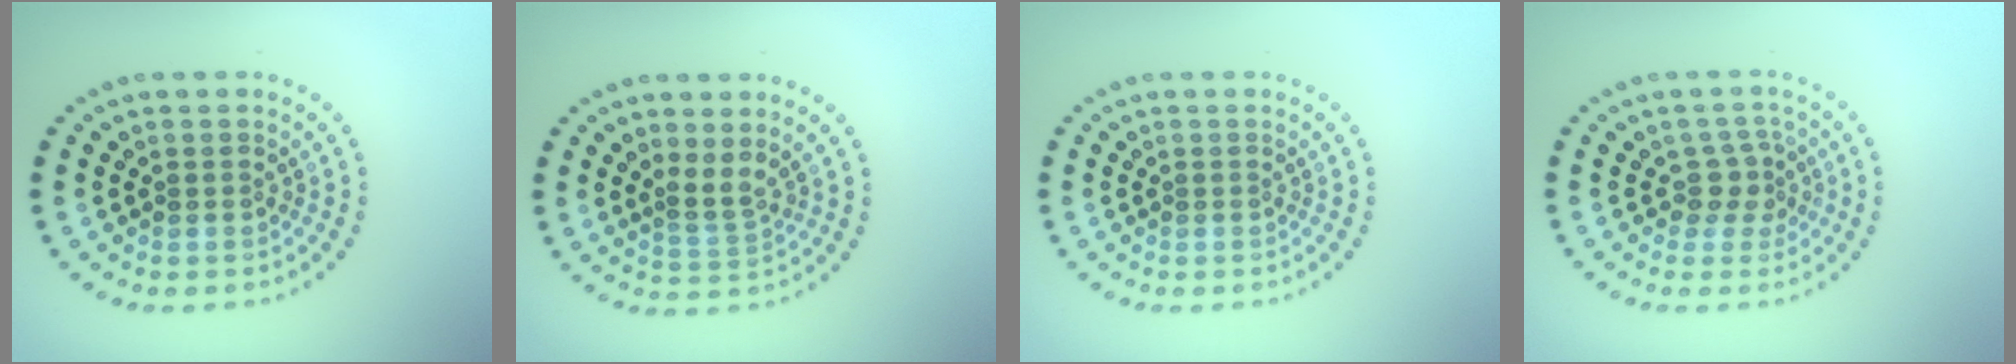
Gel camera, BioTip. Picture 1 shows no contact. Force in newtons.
{"total": 1.8, "press": 1.1, "slide": 1.4}
{"total": 0.0}
{"total": 2.3, "press": 1.8, "slide": 1.6}